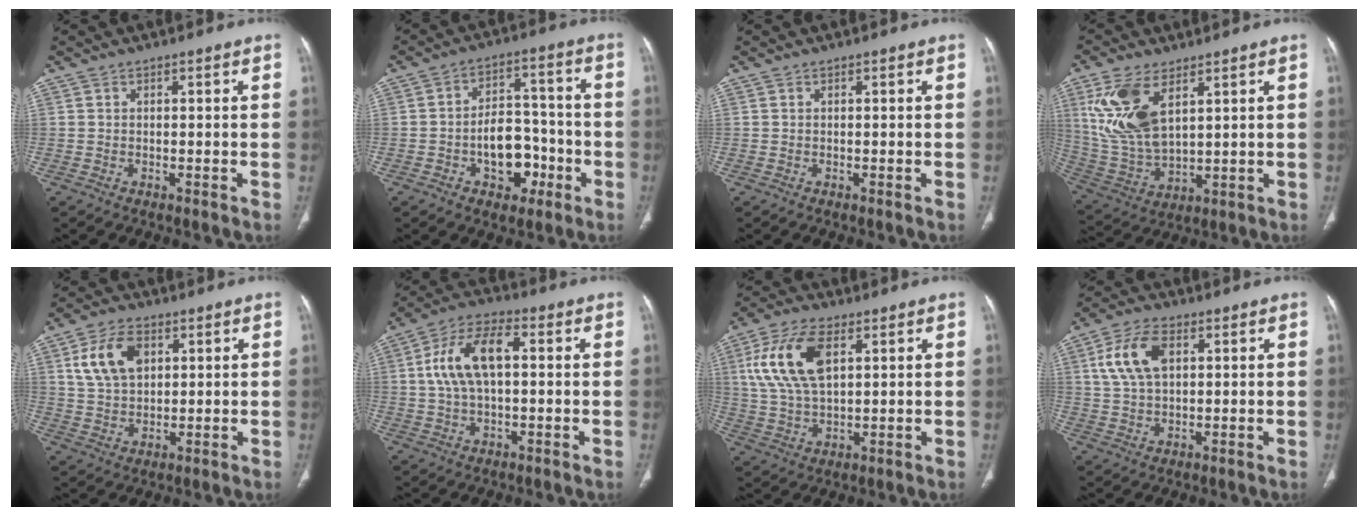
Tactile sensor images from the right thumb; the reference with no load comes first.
{"total": 10.6, "force": [-3.7, 7.1, 6.9], "torque": [-0.070, 0.045, -0.053]}
{"total": 0.0}
{"total": 14.4, "force": [5.9, 7.2, 10.9], "torque": [-0.226, -0.019, 0.133]}
{"total": 9.9, "force": [3.4, 6.3, 6.8], "torque": [-0.116, -0.004, 0.068]}
{"total": 12.0, "force": [1.6, 6.1, 10.2], "torque": [-0.200, 0.026, 0.026]}
{"total": 13.9, "force": [4.4, 7.2, 11.1], "torque": [-0.225, 0.000, 0.089]}
{"total": 9.8, "force": [2.9, 5.7, 7.4], "torque": [-0.143, 0.006, 0.054]}